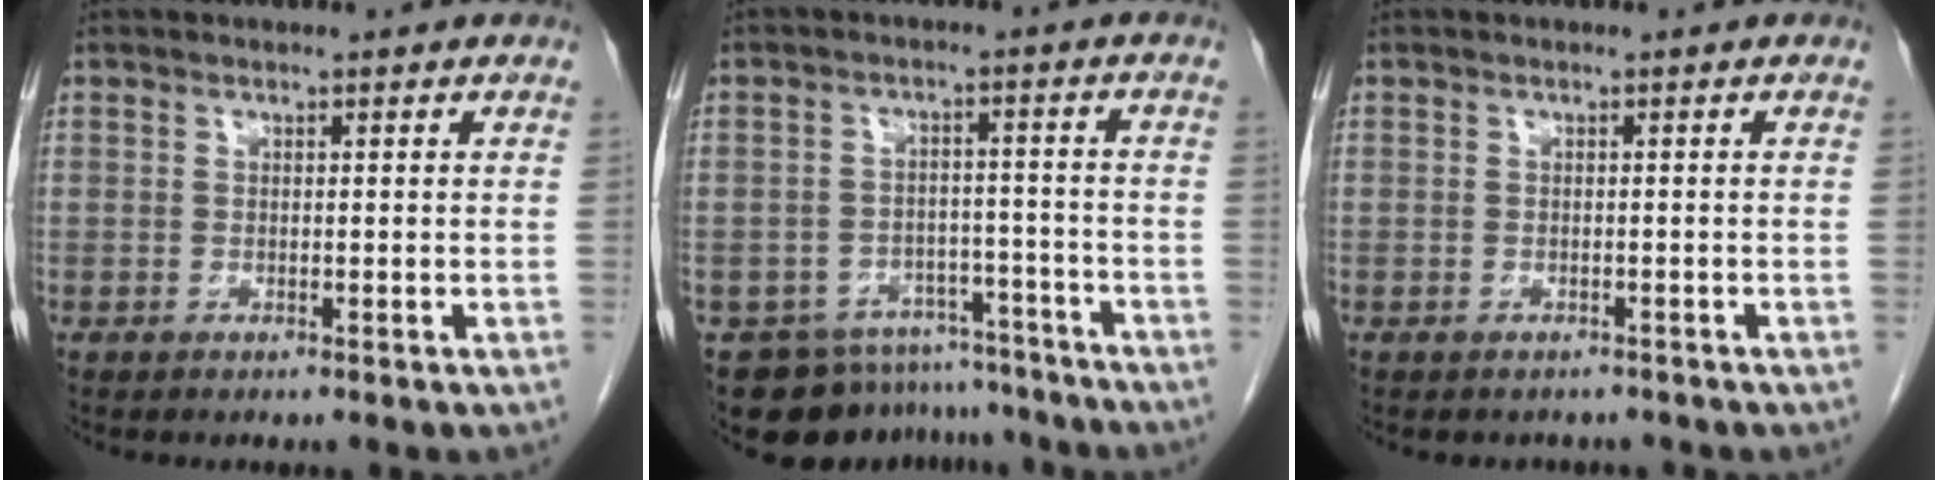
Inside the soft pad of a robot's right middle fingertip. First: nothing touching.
{"total": 12.4, "force": [-10.7, 5.9, 1.8], "torque": [-0.024, 0.021, -0.135]}
{"total": 2.5, "force": [-2.3, 1.2, 0.2], "torque": [-0.006, 0.000, -0.029]}